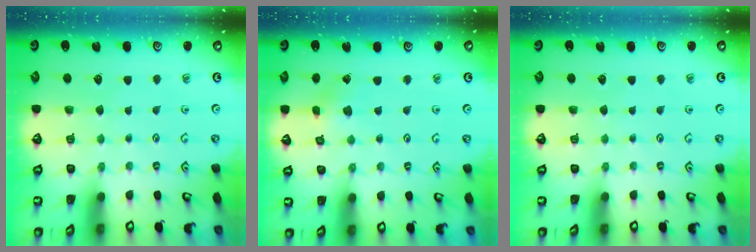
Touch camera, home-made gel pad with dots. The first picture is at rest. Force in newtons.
{"total": 2.5, "press": 2.4, "slide": 0.3}
{"total": 0.0}